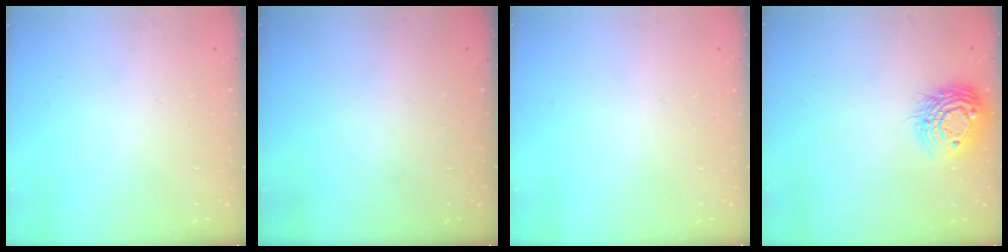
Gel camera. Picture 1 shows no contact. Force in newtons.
{"total": 0.0}
{"total": 0.0}
{"total": 13.1, "press": 13.1, "slide": 0.9}